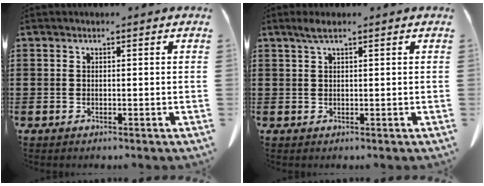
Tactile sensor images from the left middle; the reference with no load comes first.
{"total": 1.8, "force": [1.1, 0.2, 1.5], "torque": [-0.030, 0.002, 0.019]}